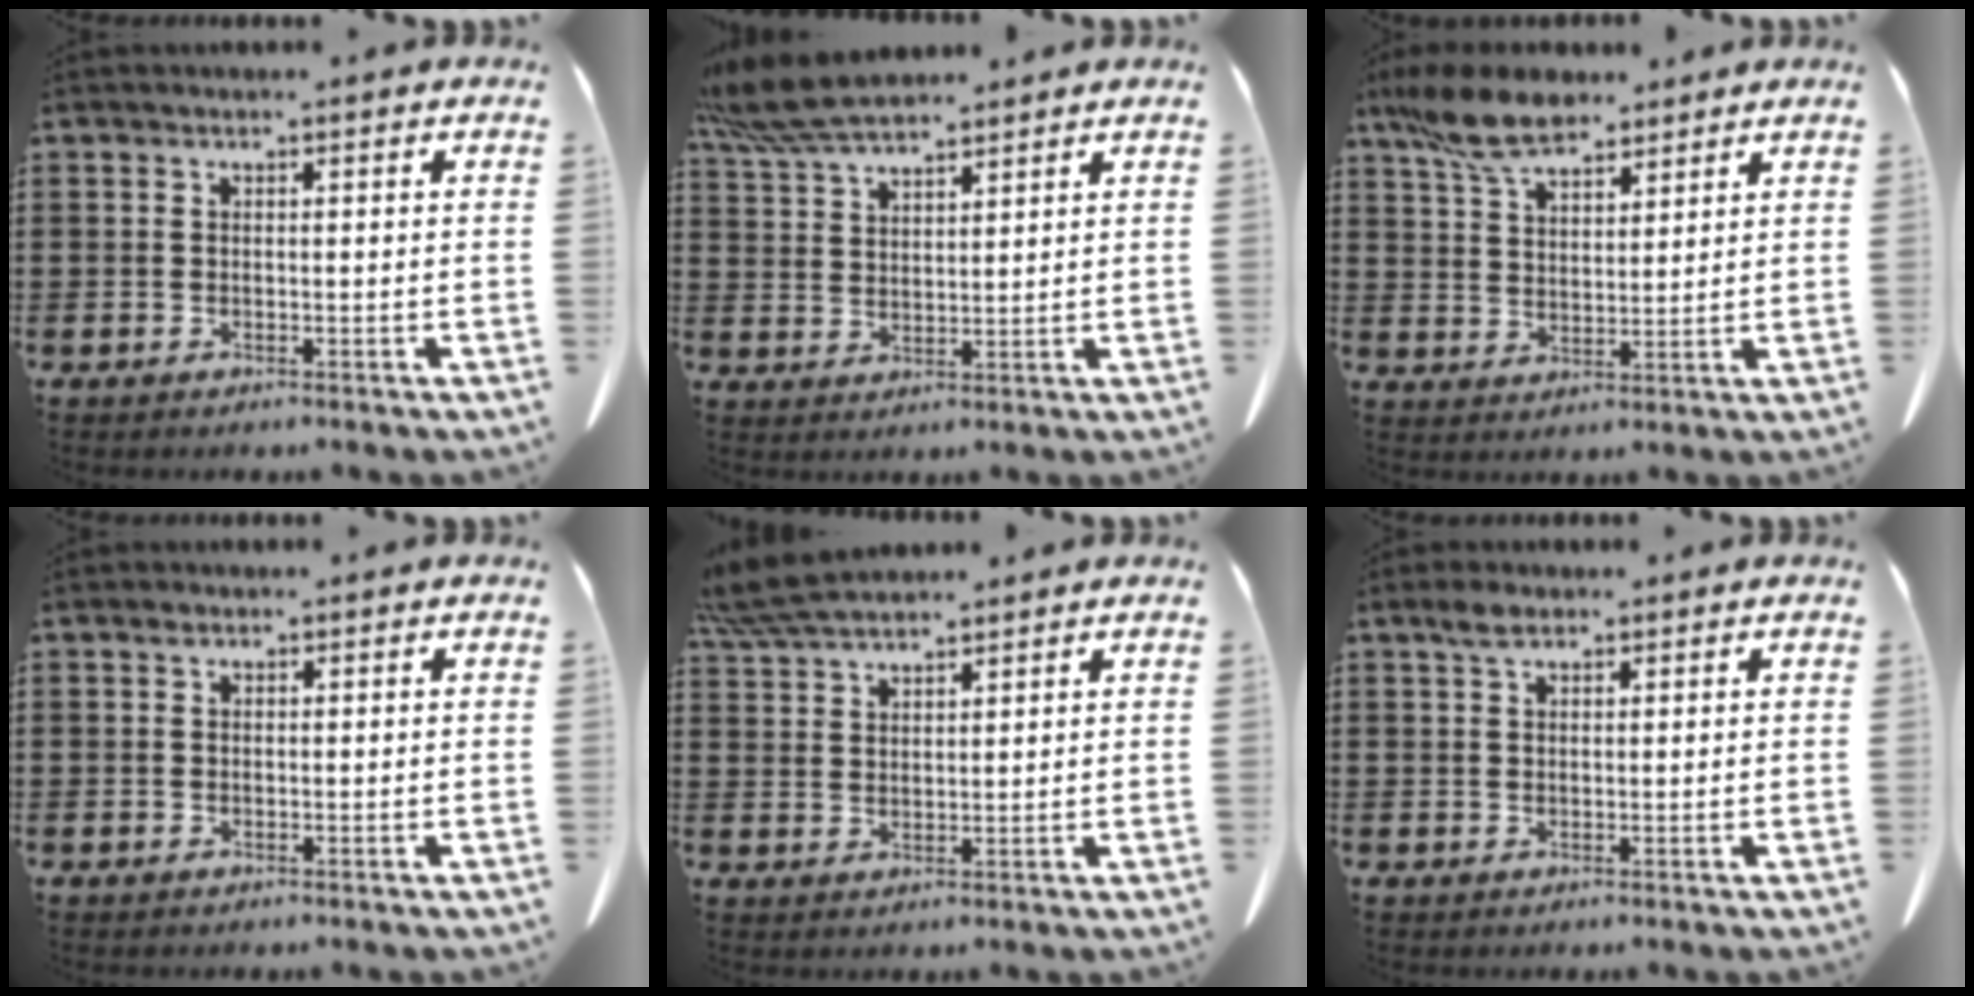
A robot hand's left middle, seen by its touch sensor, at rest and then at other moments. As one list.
[{"total": 7.5, "force": [6.5, 1.6, 3.4], "torque": [-0.087, -0.011, 0.126]}, {"total": 9.0, "force": [6.8, 3.4, 4.7], "torque": [-0.113, -0.007, 0.132]}, {"total": 0.7, "force": [0.4, 0.5, 0.3], "torque": [-0.008, 0.003, 0.008]}, {"total": 6.3, "force": [5.6, 1.1, 2.6], "torque": [-0.069, -0.011, 0.108]}, {"total": 2.2, "force": [1.5, 1.1, 1.3], "torque": [-0.030, 0.003, 0.028]}]